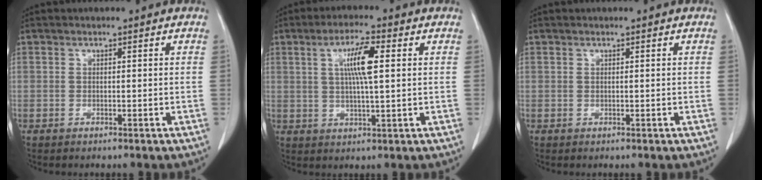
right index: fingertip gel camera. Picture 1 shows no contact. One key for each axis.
{"total": 6.8, "fx": 1.7, "fy": 0.6, "fz": 6.6, "tx": -0.121, "ty": 0.004, "tz": 0.030}
{"total": 0.0}